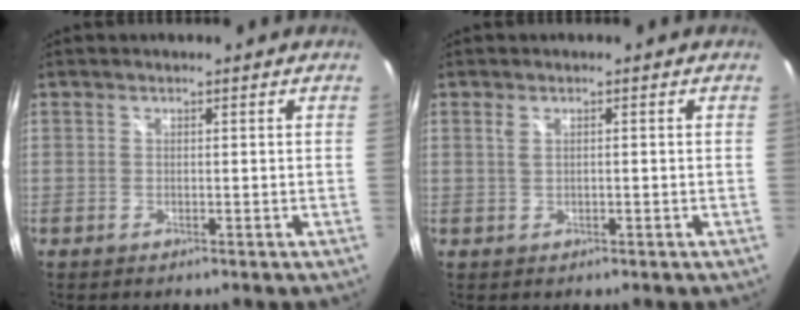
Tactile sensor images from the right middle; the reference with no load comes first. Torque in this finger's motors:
{"motor_torque": [-0.02, -0.04, 0.00, 0.00]}